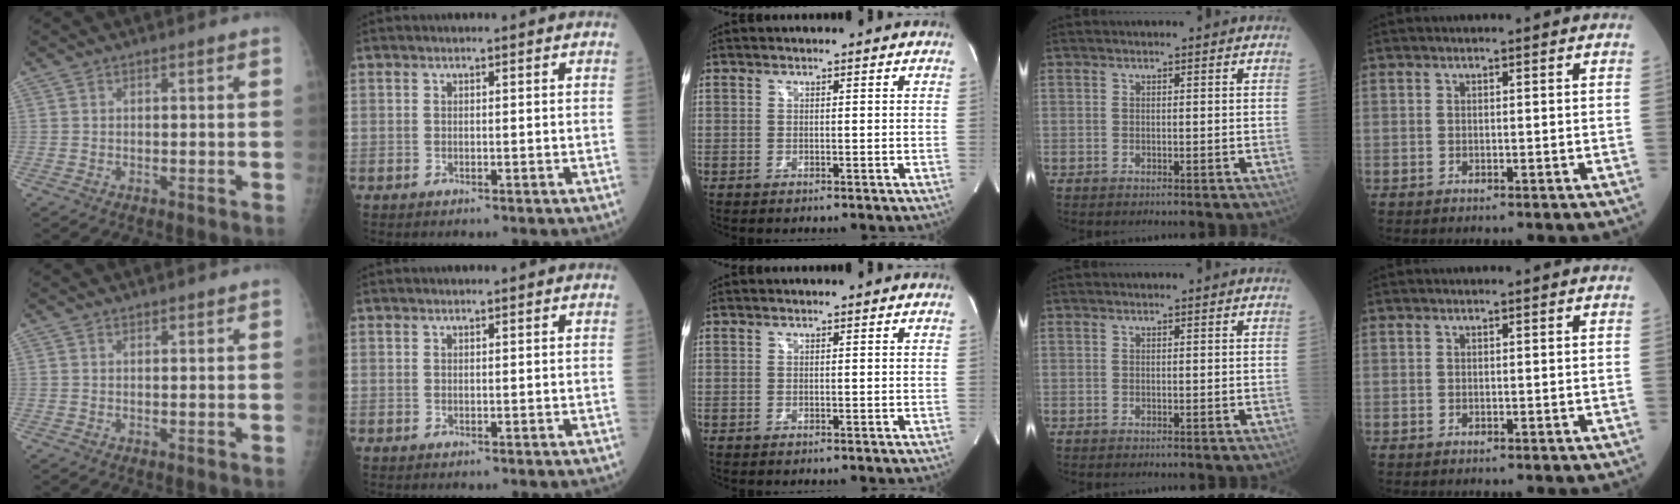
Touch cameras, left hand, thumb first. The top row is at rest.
{"thumb": {"total": 0.7, "force": [0.6, 0.2, 0.1], "torque": [0.000, -0.002, 0.011]}, "index": {"total": 0.7, "force": [0.6, 0.0, 0.2], "torque": [-0.005, 0.016, 0.013]}}